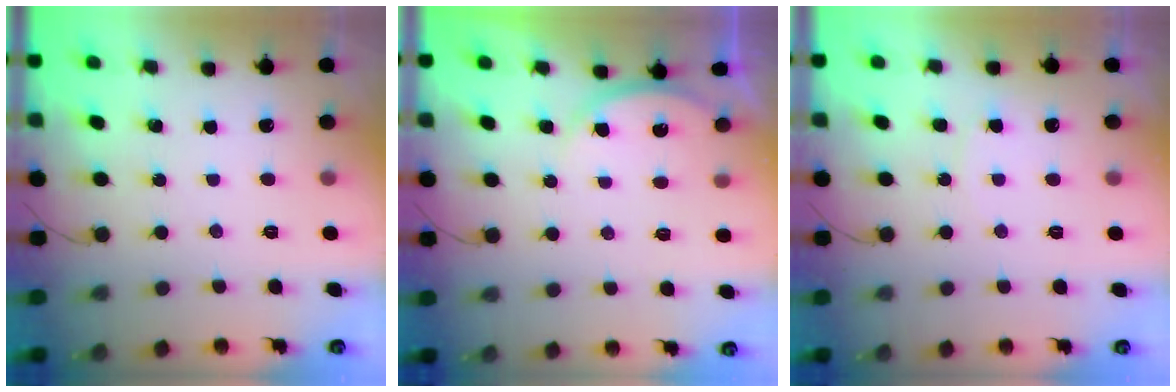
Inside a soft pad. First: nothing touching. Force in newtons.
{"total": 4.2, "press": 4.2, "slide": 0.6}
{"total": 4.3, "press": 4.3, "slide": 0.5}